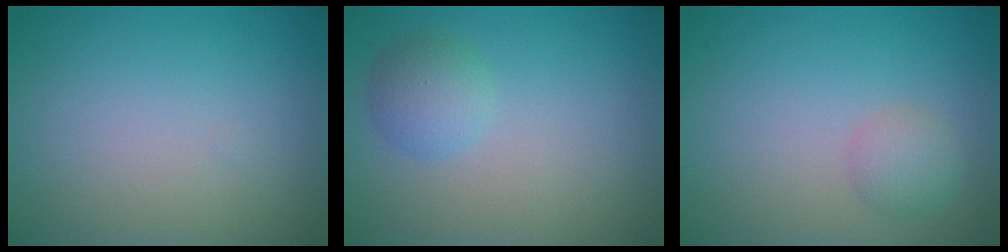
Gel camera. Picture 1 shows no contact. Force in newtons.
{"total": 2.3, "press": 2.3, "slide": 0.1}
{"total": 1.9, "press": 1.8, "slide": 0.1}